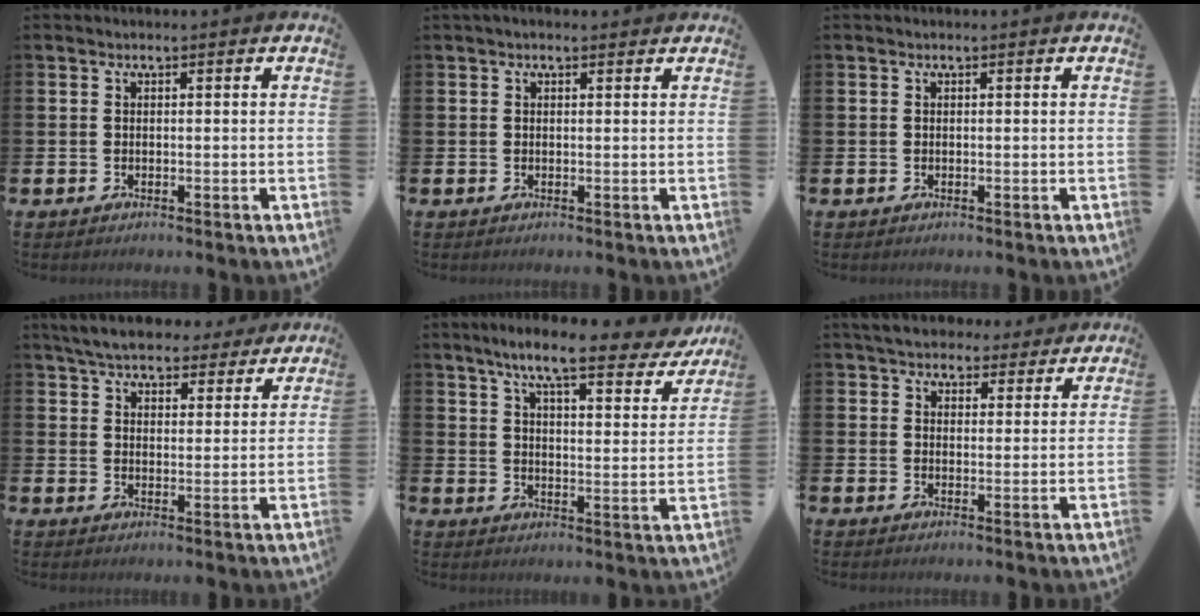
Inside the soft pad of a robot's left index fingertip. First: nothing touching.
{"total": 0.7, "force": [0.5, 0.2, 0.5], "torque": [0.003, 0.000, 0.005]}
{"total": 0.0}
{"total": 6.7, "force": [6.3, 1.8, 1.4], "torque": [-0.047, -0.029, 0.115]}
{"total": 8.7, "force": [7.4, 1.3, 4.4], "torque": [-0.094, -0.040, 0.123]}
{"total": 5.4, "force": [5.0, 1.9, 0.6], "torque": [-0.028, -0.024, 0.091]}